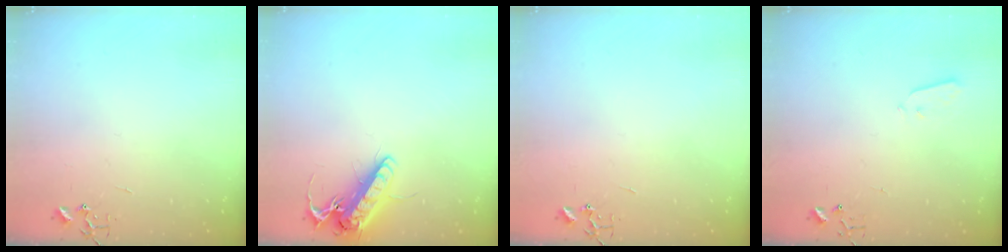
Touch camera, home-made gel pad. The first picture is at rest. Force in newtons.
{"total": 14.1, "press": 13.9, "slide": 2.6}
{"total": 0.0}
{"total": 3.1, "press": 3.0, "slide": 0.9}